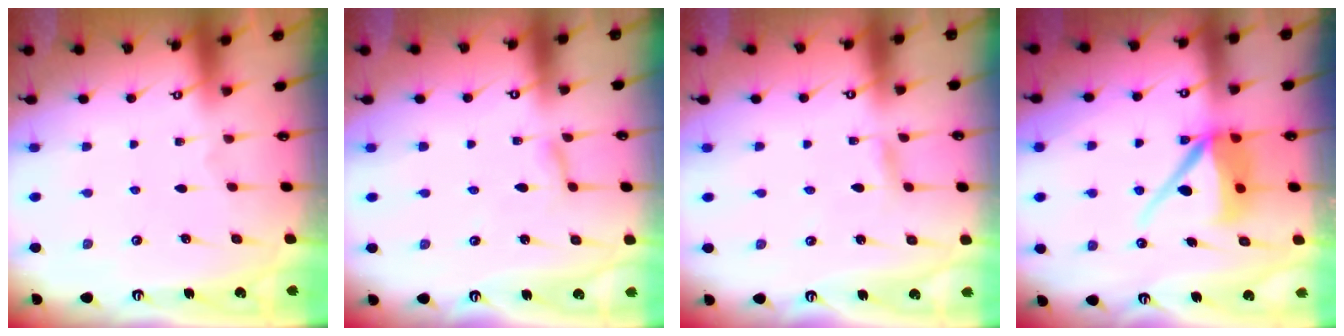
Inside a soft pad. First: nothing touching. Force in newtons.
{"total": 1.9, "press": 1.9, "slide": 0.1}
{"total": 2.2, "press": 2.2, "slide": 0.2}
{"total": 10.3, "press": 10.2, "slide": 1.2}